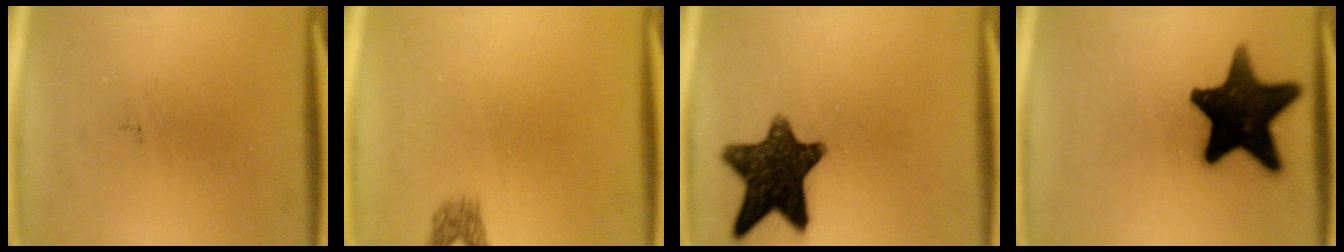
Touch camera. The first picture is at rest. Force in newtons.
{"total": 1.6}
{"total": 13.4}
{"total": 17.9}